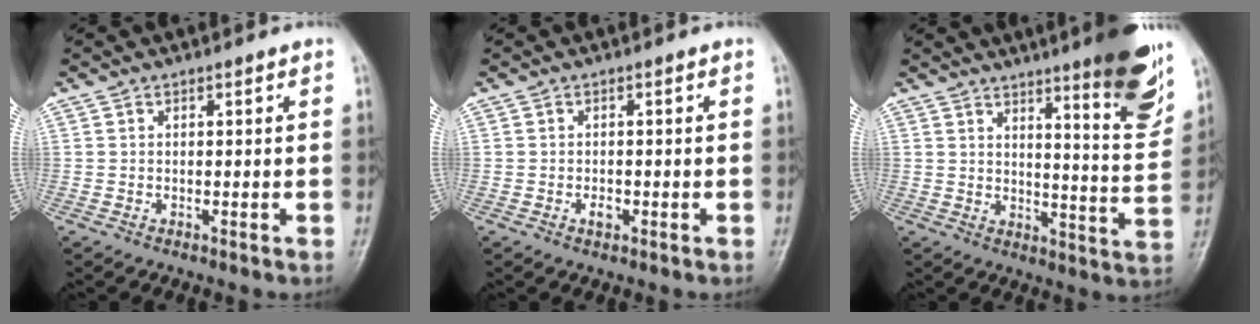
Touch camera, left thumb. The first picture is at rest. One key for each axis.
{"total": 1.6, "fx": -0.6, "fy": 1.0, "fz": 1.1, "tx": -0.014, "ty": 0.003, "tz": -0.009}
{"total": 14.9, "fx": 9.2, "fy": 2.2, "fz": 11.5, "tx": -0.130, "ty": -0.063, "tz": 0.131}